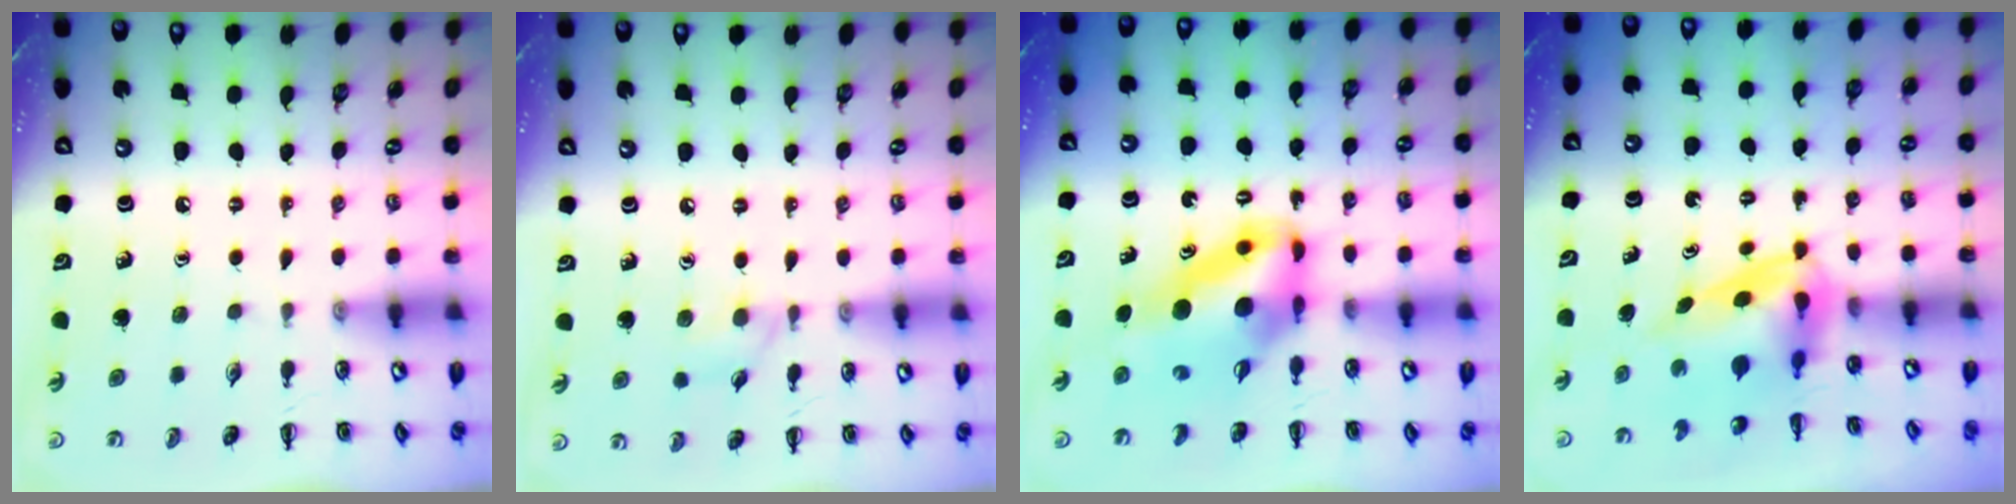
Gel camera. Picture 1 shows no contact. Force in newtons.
{"total": 6.9, "press": 6.5, "slide": 2.3}
{"total": 10.2, "press": 9.7, "slide": 3.0}
{"total": 4.0, "press": 3.9, "slide": 0.7}